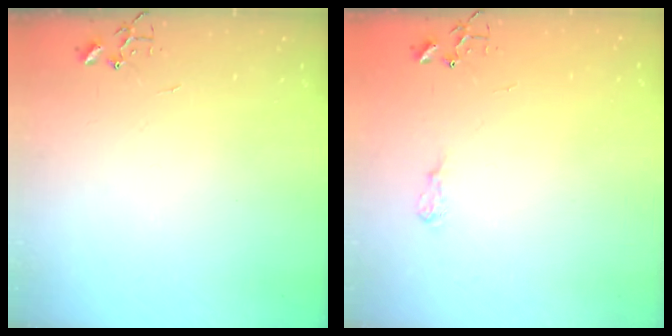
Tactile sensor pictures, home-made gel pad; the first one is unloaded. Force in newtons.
{"total": 6.9, "press": 6.9, "slide": 0.8}